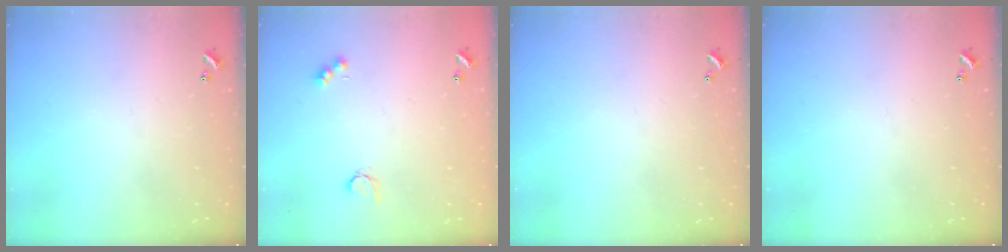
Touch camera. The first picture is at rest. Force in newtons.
{"total": 4.0, "press": 3.9, "slide": 0.9}
{"total": 0.0}
{"total": 0.0}